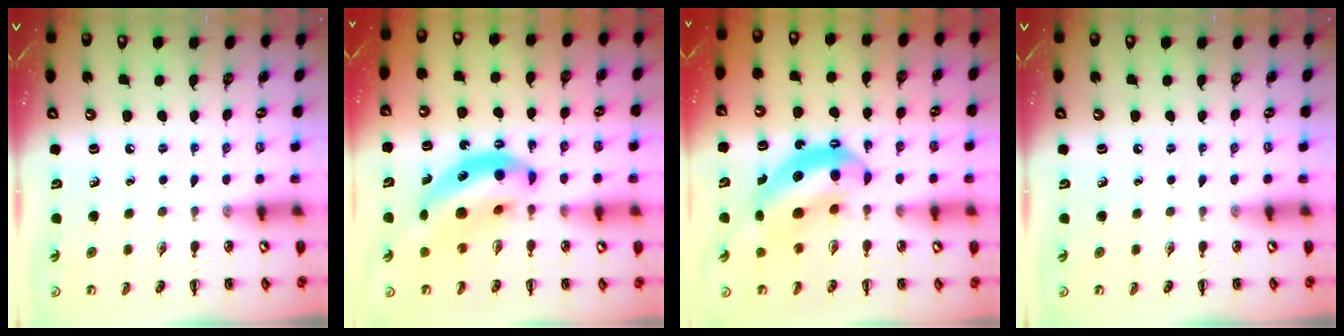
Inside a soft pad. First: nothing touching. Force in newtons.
{"total": 12.4, "press": 12.0, "slide": 3.2}
{"total": 10.3, "press": 9.9, "slide": 2.5}
{"total": 0.0}